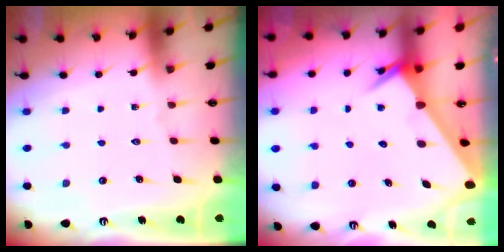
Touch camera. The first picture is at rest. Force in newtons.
{"total": 3.3, "press": 3.3, "slide": 0.2}